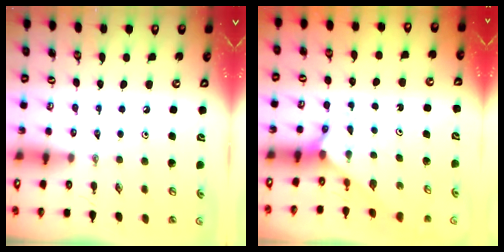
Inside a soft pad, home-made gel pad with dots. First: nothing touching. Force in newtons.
{"total": 2.1, "press": 2.1, "slide": 0.1}